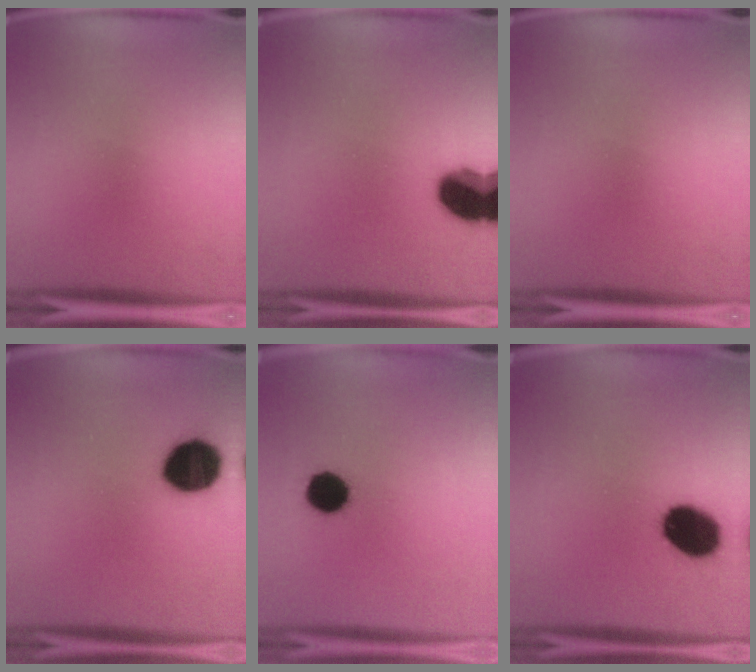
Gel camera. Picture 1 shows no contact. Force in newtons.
{"total": 12.5}
{"total": 0.0}
{"total": 15.0}
{"total": 10.5}
{"total": 15.0}